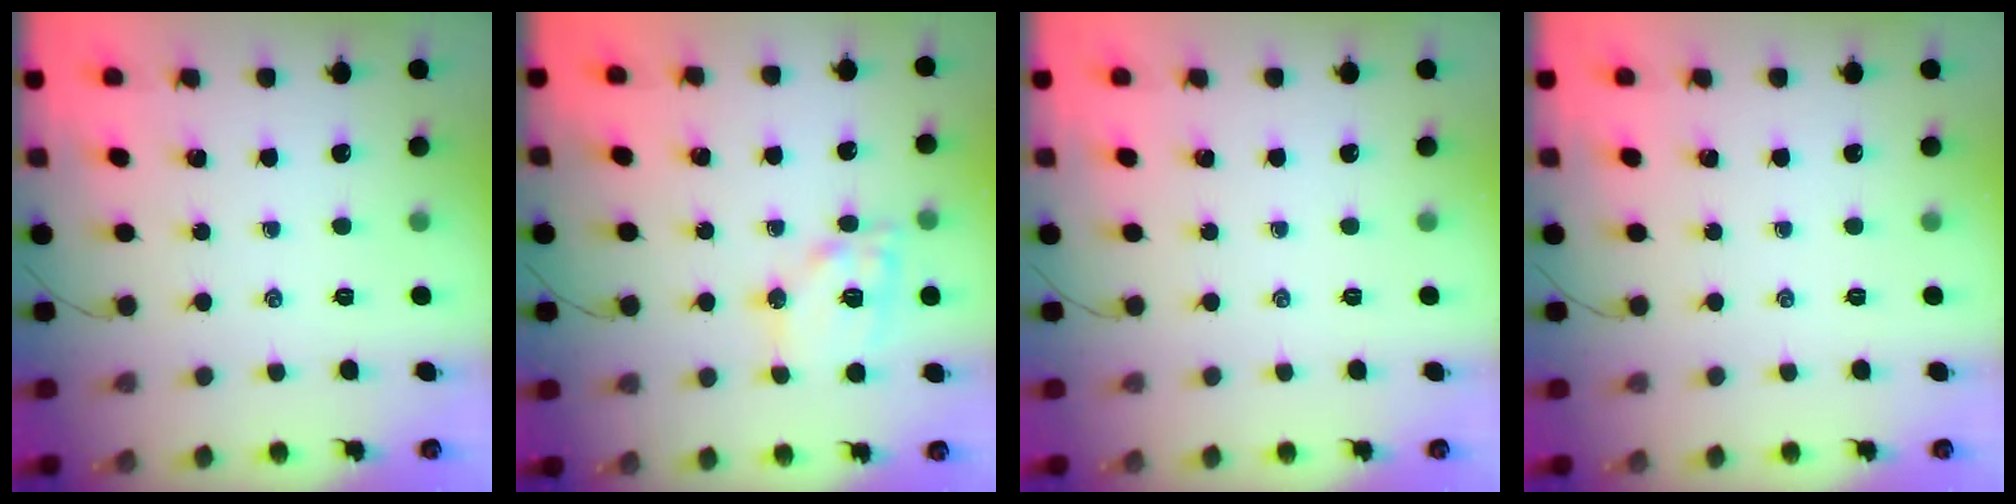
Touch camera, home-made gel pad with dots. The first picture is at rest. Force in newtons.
{"total": 14.5, "press": 14.3, "slide": 2.1}
{"total": 0.0}
{"total": 0.0}